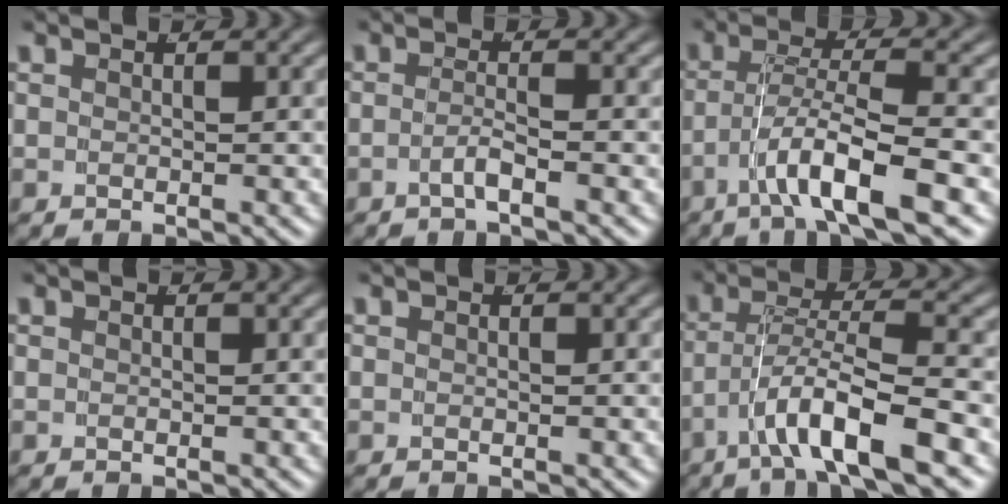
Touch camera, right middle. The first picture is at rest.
{"total": 1.9, "force": [-1.5, -0.5, 1.0], "torque": [-0.021, -0.007, -0.025]}
{"total": 5.4, "force": [-2.6, 0.6, 4.7], "torque": [-0.081, -0.005, -0.039]}
{"total": 0.0}
{"total": 0.0}
{"total": 5.2, "force": [-2.4, 0.8, 4.6], "torque": [-0.081, -0.005, -0.035]}